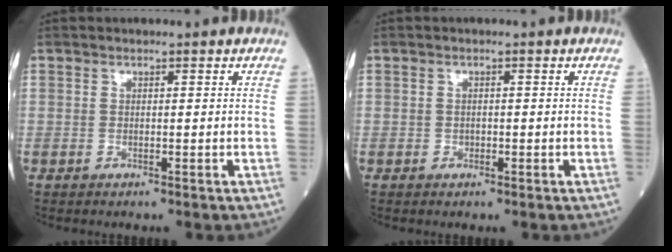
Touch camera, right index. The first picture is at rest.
{"total": 0.6, "force": [-0.3, 0.5, 0.2], "torque": [-0.004, 0.003, -0.005]}